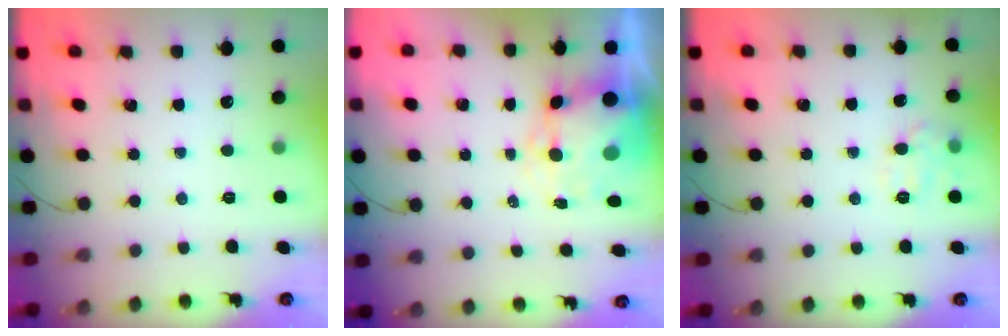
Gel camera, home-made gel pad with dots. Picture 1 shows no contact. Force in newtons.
{"total": 7.2, "press": 6.9, "slide": 2.2}
{"total": 8.3, "press": 8.2, "slide": 0.6}